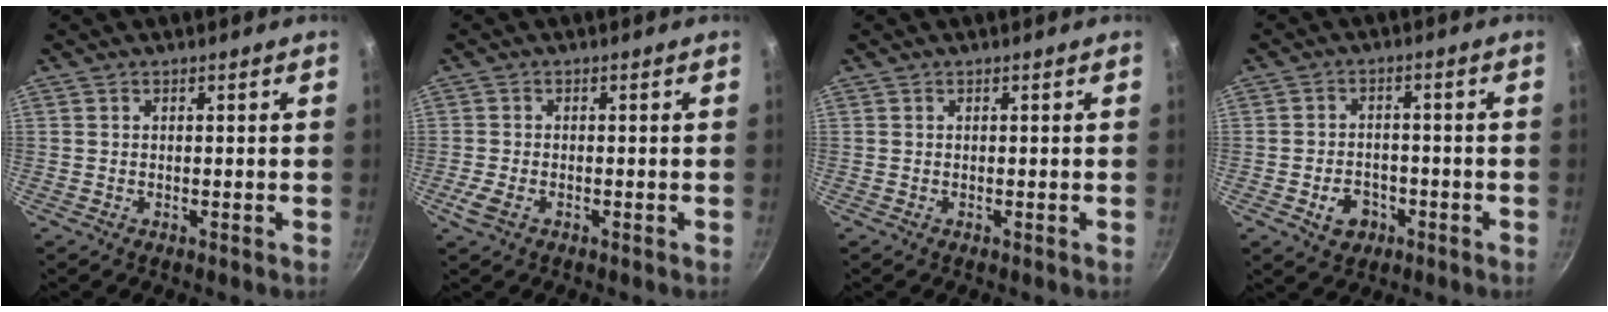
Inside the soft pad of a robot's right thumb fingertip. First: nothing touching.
{"total": 3.1, "force": [-1.3, 1.7, 2.1], "torque": [-0.050, 0.000, -0.028]}
{"total": 0.0}
{"total": 5.8, "force": [-2.4, 4.5, 2.8], "torque": [-0.029, 0.023, -0.034]}